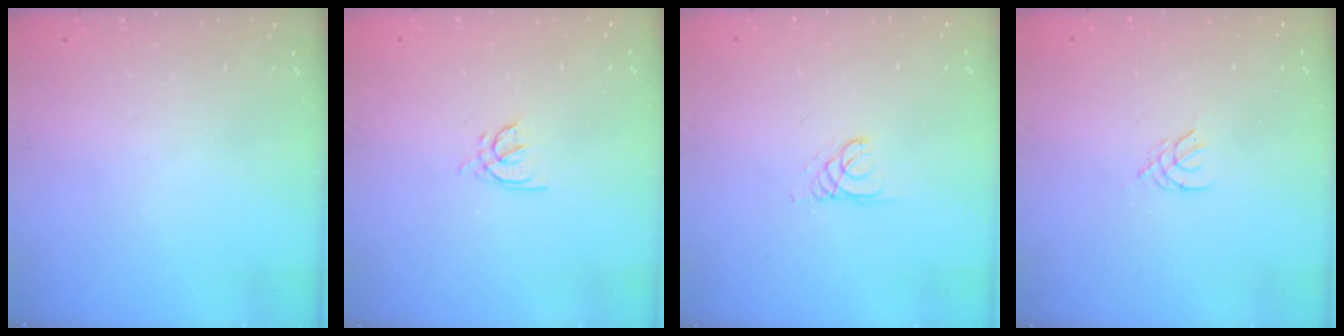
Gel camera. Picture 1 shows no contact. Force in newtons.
{"total": 2.8, "press": 2.7, "slide": 0.8}
{"total": 1.3, "press": 1.3, "slide": 0.1}
{"total": 2.1, "press": 2.0, "slide": 0.4}